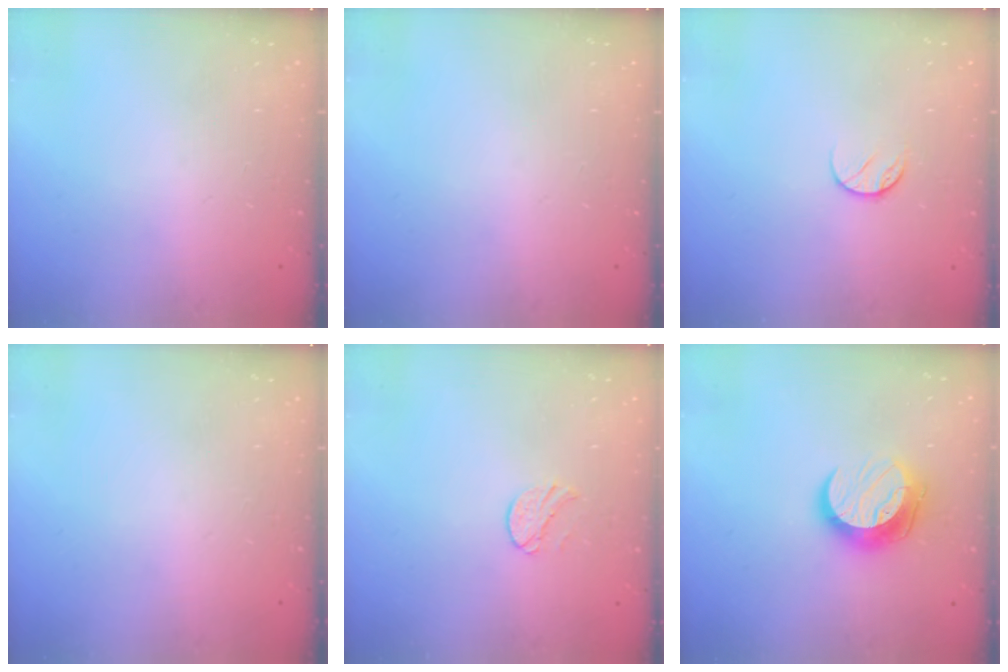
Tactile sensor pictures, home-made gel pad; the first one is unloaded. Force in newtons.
{"total": 0.0}
{"total": 7.8, "press": 7.7, "slide": 0.8}
{"total": 0.0}
{"total": 6.2, "press": 6.2, "slide": 0.6}
{"total": 11.6, "press": 11.5, "slide": 1.0}